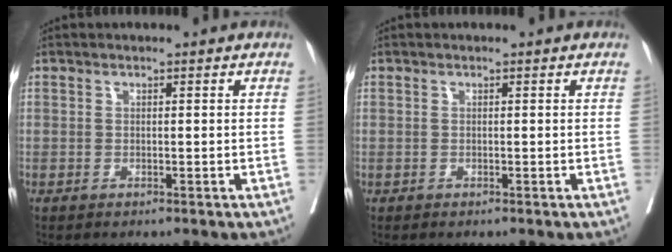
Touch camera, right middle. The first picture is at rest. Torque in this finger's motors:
{"motor_torque": [-0.23, -0.66, -0.03, 0.00]}